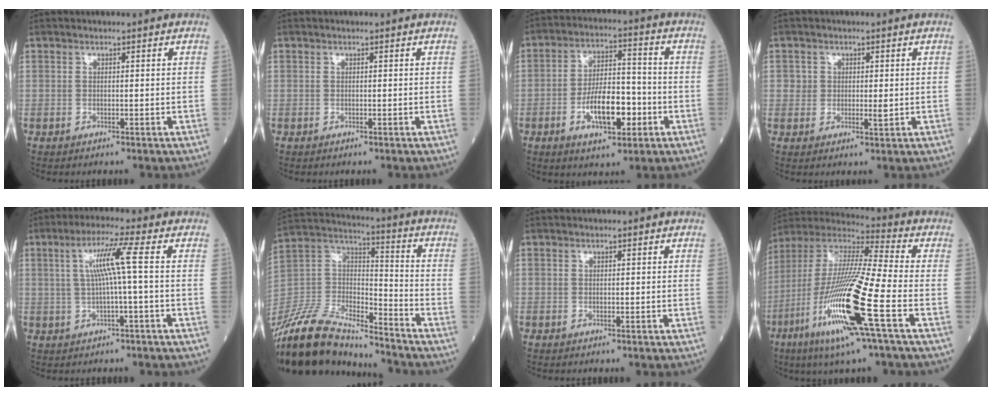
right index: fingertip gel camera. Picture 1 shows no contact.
{"total": 0.0}
{"total": 10.5, "force": [-3.4, 4.0, 9.0], "torque": [-0.163, 0.010, -0.057]}
{"total": 2.4, "force": [0.3, 1.8, 1.6], "torque": [-0.020, -0.004, 0.002]}
{"total": 6.3, "force": [0.7, -1.2, 6.1], "torque": [-0.115, 0.011, 0.018]}
{"total": 19.9, "force": [-17.8, 5.1, 7.5], "torque": [-0.165, 0.021, -0.329]}
{"total": 0.0}
{"total": 21.2, "force": [-7.7, 0.6, 19.8], "torque": [-0.426, -0.036, -0.155]}